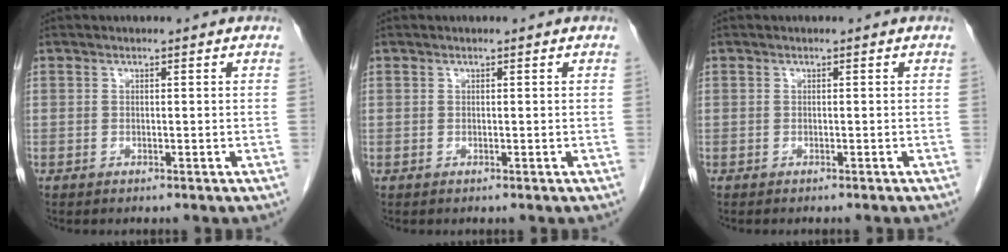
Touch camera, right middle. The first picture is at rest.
{"total": 0.0}
{"total": 1.7, "force": [-1.5, -0.1, 0.8], "torque": [-0.010, 0.002, -0.017]}